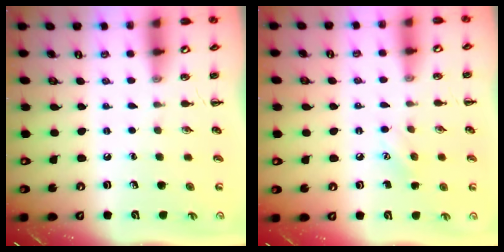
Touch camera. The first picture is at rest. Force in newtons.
{"total": 5.5, "press": 5.3, "slide": 1.3}